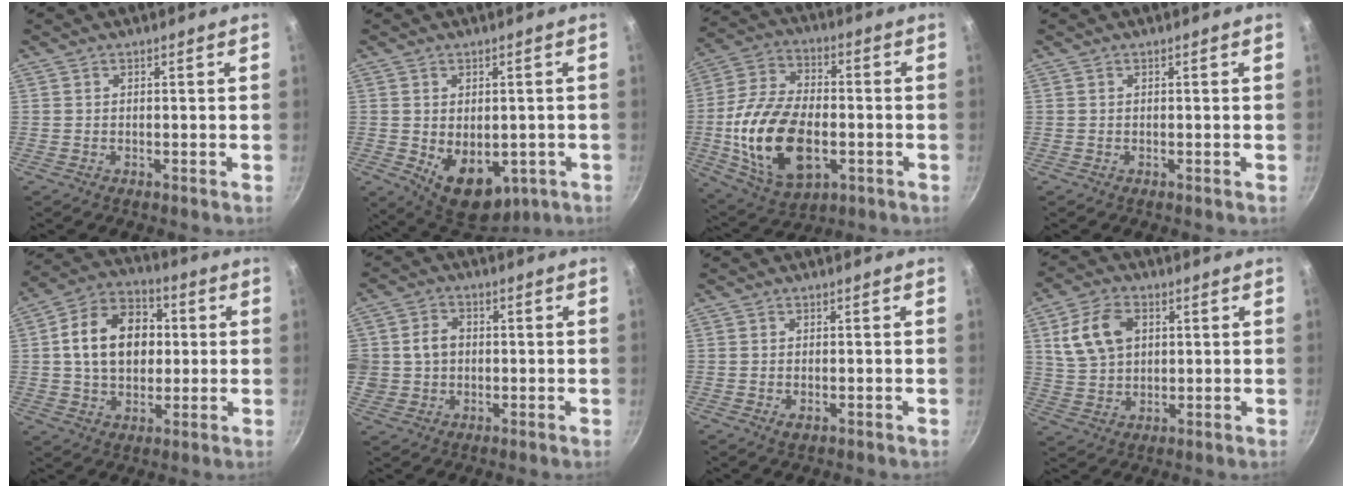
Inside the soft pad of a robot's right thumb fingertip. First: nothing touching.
{"total": 11.8, "force": [-2.5, 7.8, 8.4], "torque": [-0.092, -0.013, -0.010]}
{"total": 20.4, "force": [-3.8, 11.9, 16.1], "torque": [-0.303, 0.016, -0.060]}
{"total": 0.0}
{"total": 15.9, "force": [1.9, 11.5, 10.8], "torque": [-0.145, 0.021, 0.021]}
{"total": 6.9, "force": [0.5, 6.0, 3.3], "torque": [-0.038, 0.010, 0.006]}
{"total": 1.5, "force": [-0.3, 0.9, 1.1], "torque": [-0.021, -0.004, -0.004]}
{"total": 10.7, "force": [3.1, 7.4, 7.1], "torque": [-0.118, 0.002, 0.059]}